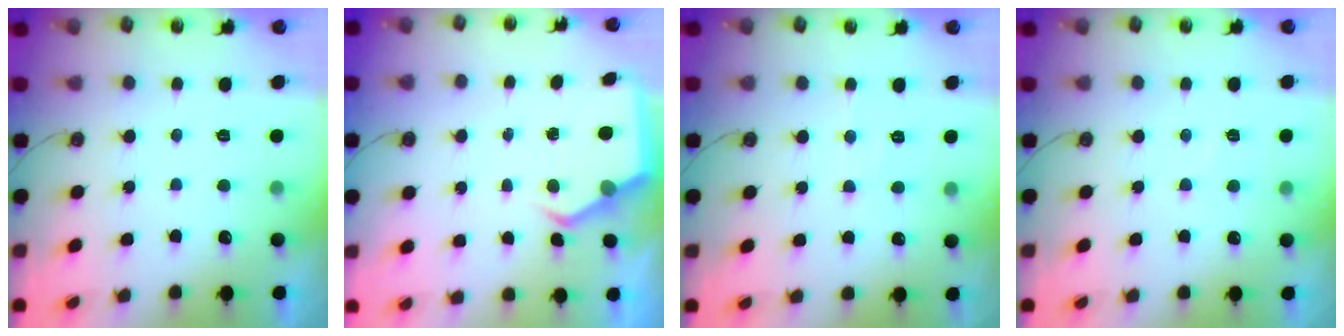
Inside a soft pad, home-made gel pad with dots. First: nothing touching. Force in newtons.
{"total": 5.9, "press": 5.9, "slide": 0.5}
{"total": 6.3, "press": 6.3, "slide": 0.7}
{"total": 2.0, "press": 2.0, "slide": 0.4}